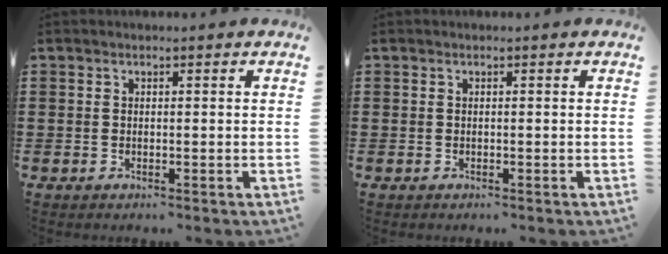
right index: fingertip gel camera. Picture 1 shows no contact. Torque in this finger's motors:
{"motor_torque": [0.00, 0.00, 0.00, 0.00]}